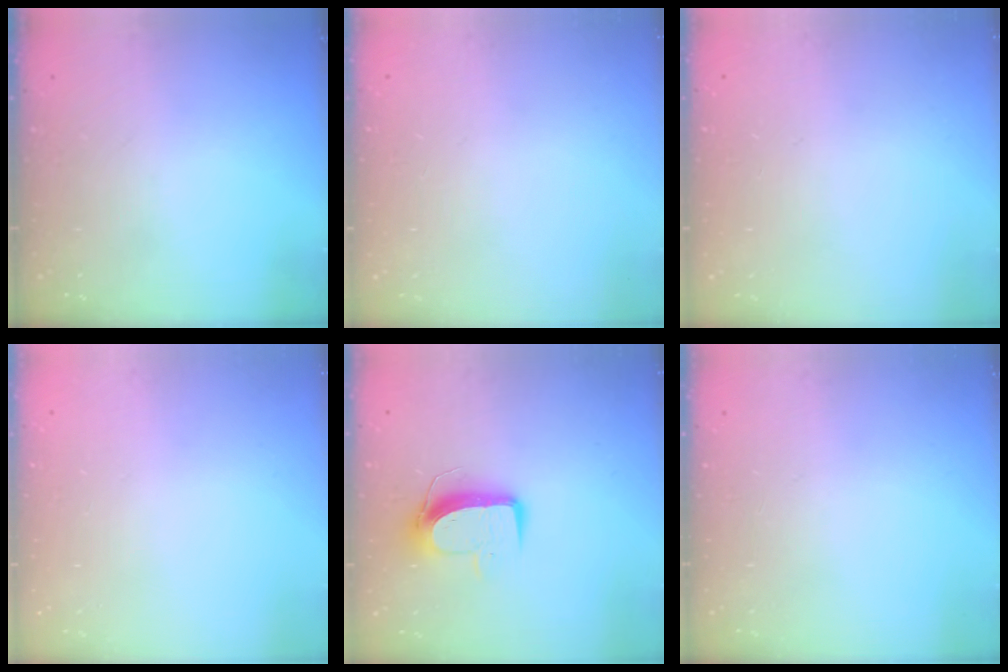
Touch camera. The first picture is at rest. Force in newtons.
{"total": 0.0}
{"total": 0.0}
{"total": 0.0}
{"total": 8.9, "press": 8.9, "slide": 0.7}
{"total": 0.0}